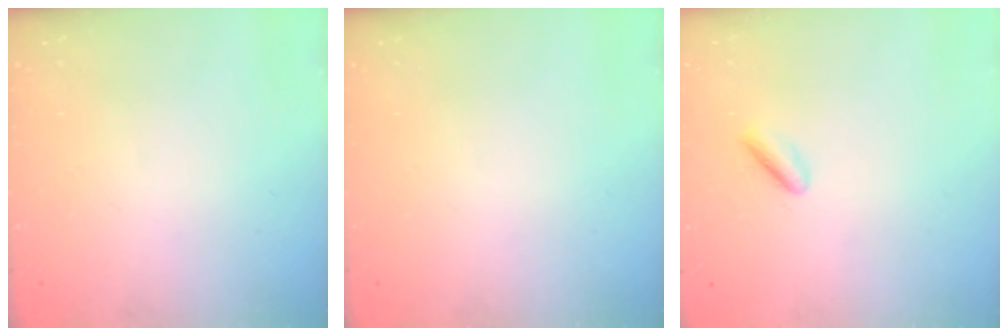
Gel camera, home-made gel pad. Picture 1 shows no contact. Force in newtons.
{"total": 0.0}
{"total": 1.5, "press": 1.3, "slide": 0.6}